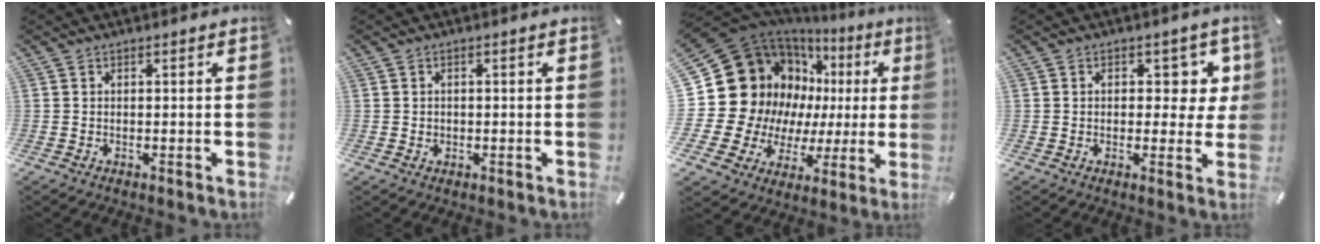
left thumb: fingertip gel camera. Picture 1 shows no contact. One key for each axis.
{"total": 1.1, "fx": -0.1, "fy": 1.1, "fz": 0.4, "tx": -0.010, "ty": 0.005, "tz": -0.003}
{"total": 24.0, "fx": 6.3, "fy": 19.2, "fz": 12.9, "tx": -0.241, "ty": -0.066, "tz": 0.155}
{"total": 6.3, "fx": 1.9, "fy": 4.6, "fz": 3.9, "tx": -0.036, "ty": 0.000, "tz": 0.027}